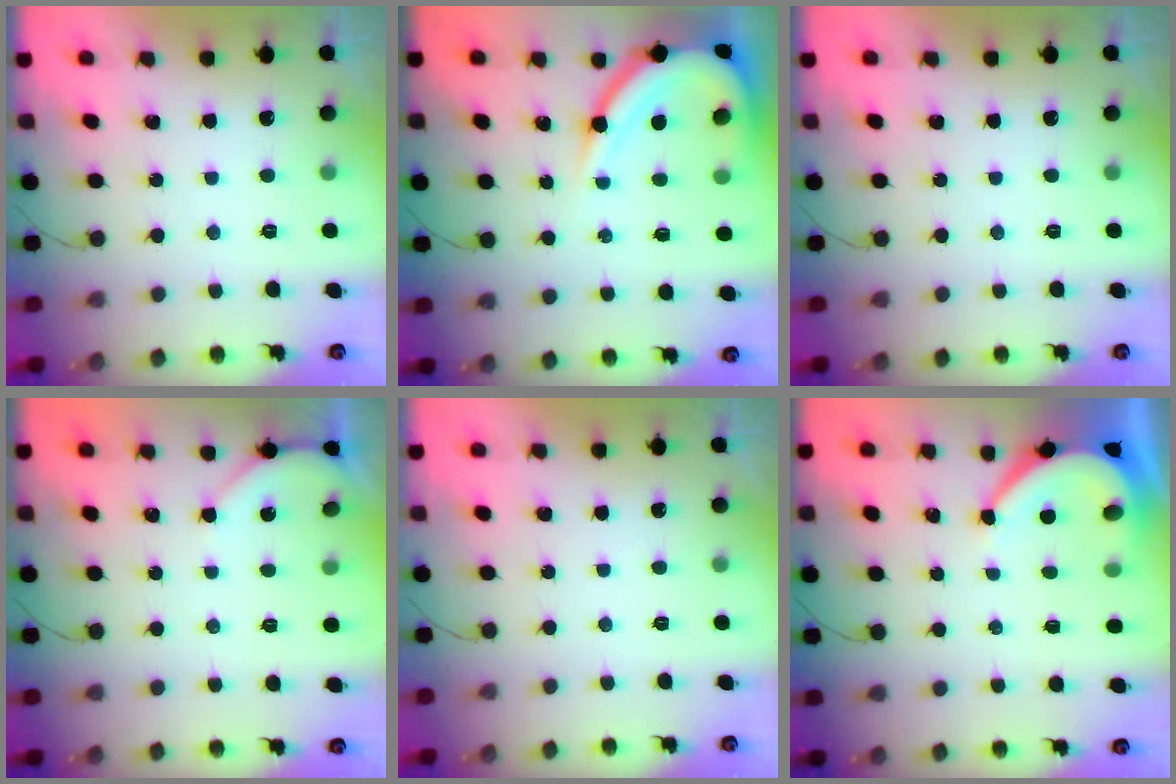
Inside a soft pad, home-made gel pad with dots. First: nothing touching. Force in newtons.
{"total": 11.5, "press": 11.4, "slide": 0.9}
{"total": 0.0}
{"total": 2.3, "press": 2.2, "slide": 0.4}
{"total": 0.0}
{"total": 6.3, "press": 6.3, "slide": 0.7}